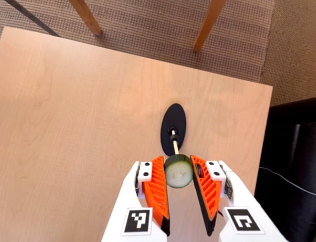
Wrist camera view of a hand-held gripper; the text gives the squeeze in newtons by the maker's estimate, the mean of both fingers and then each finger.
{"total": 8.9, "left": 8.9, "right": 8.9}